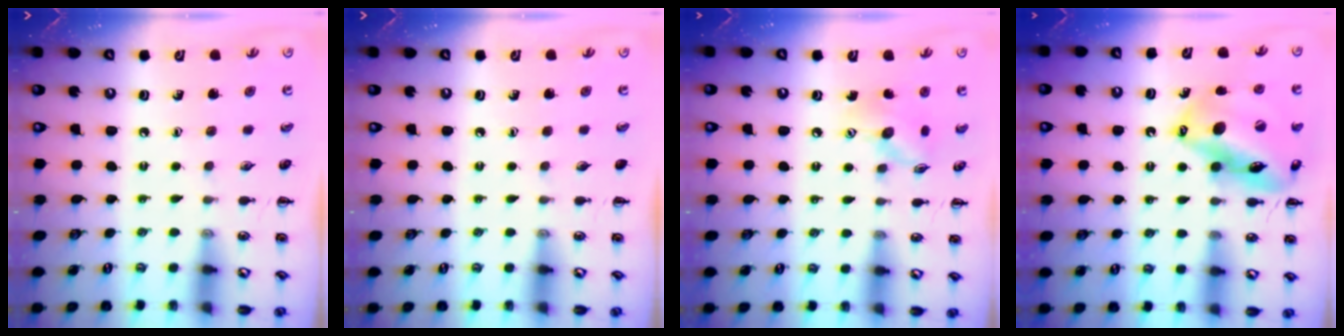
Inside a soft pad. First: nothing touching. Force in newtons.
{"total": 0.0}
{"total": 9.4, "press": 9.3, "slide": 0.7}
{"total": 17.5, "press": 16.9, "slide": 4.6}